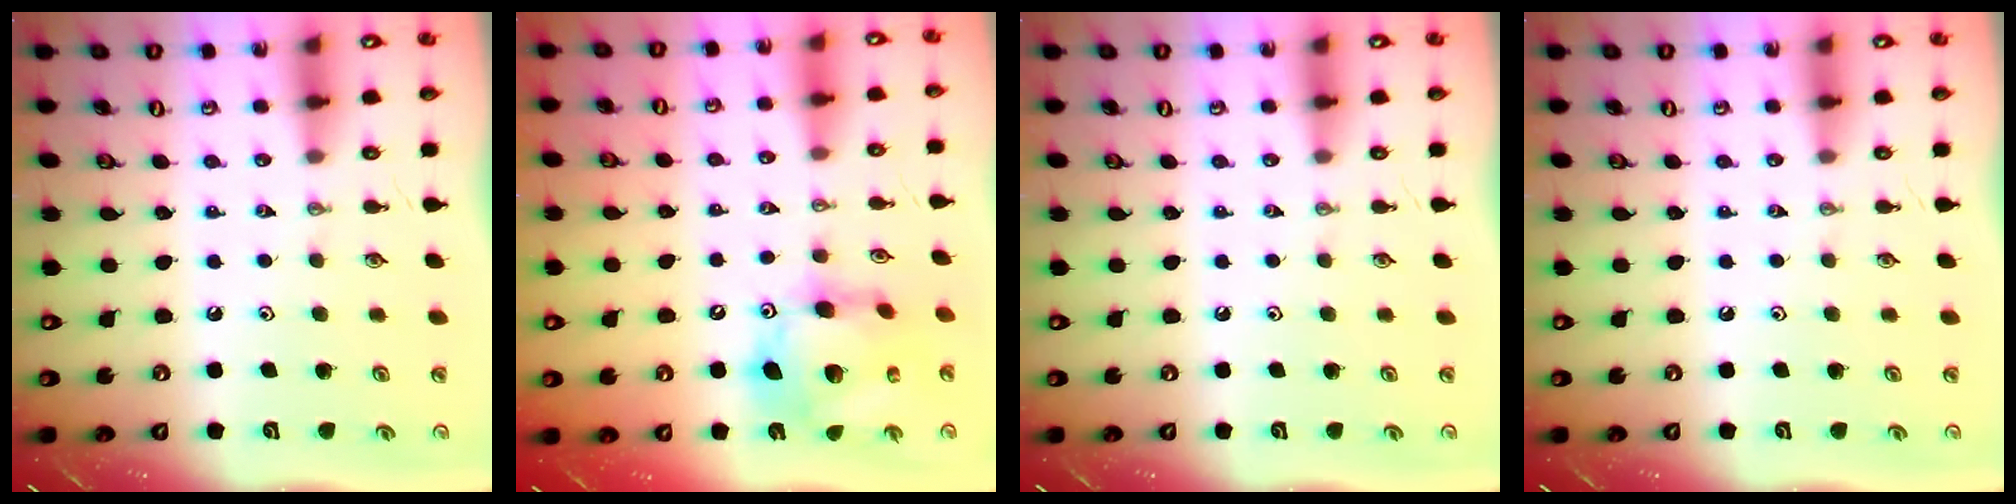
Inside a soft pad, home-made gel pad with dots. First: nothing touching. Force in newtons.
{"total": 16.7, "press": 16.6, "slide": 1.8}
{"total": 0.0}
{"total": 0.0}